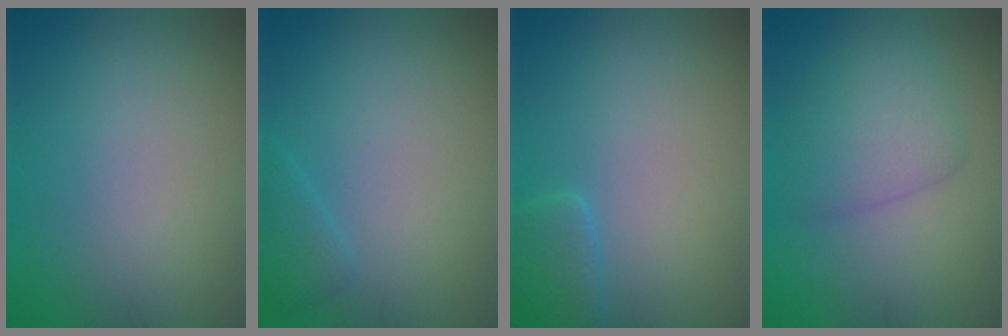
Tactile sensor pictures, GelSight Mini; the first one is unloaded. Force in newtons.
{"total": 1.4, "press": 1.4, "slide": 0.1}
{"total": 2.6, "press": 2.6, "slide": 0.3}
{"total": 3.5, "press": 3.5, "slide": 0.3}